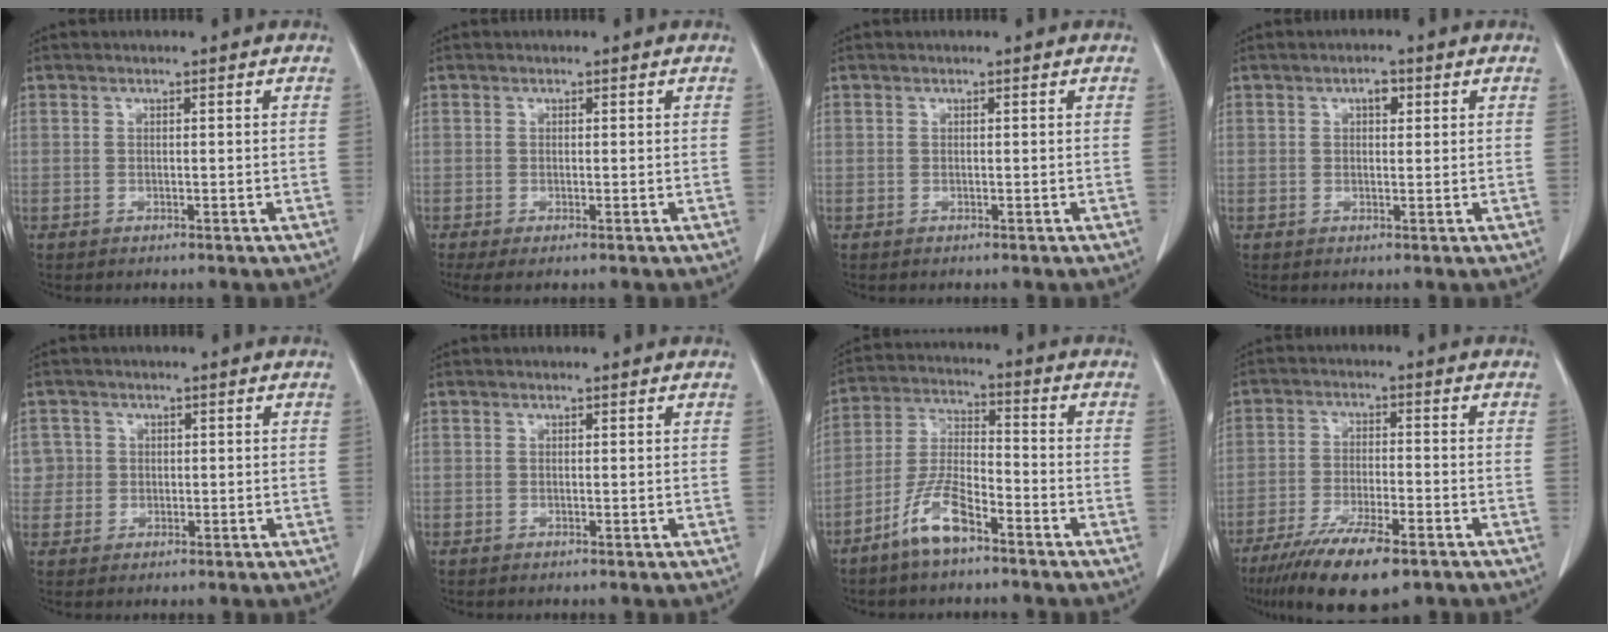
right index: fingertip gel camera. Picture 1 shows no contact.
{"total": 1.9, "force": [-1.0, 0.4, 1.5], "torque": [-0.025, -0.008, -0.017]}
{"total": 0.0}
{"total": 1.9, "force": [0.8, 1.0, 1.4], "torque": [-0.020, 0.004, 0.010]}
{"total": 3.2, "force": [0.5, 3.1, -0.2], "torque": [0.024, 0.007, 0.008]}
{"total": 0.0}
{"total": 8.6, "force": [-5.7, 2.0, 6.1], "torque": [-0.135, -0.005, -0.114]}
{"total": 12.2, "force": [-8.2, 2.6, 8.6], "torque": [-0.145, -0.025, -0.133]}